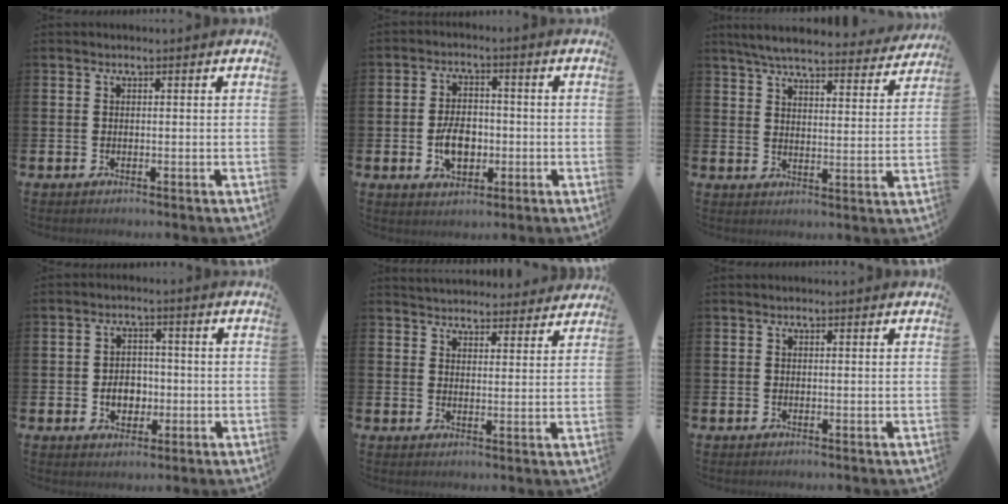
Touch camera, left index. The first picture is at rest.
{"total": 5.6, "force": [-1.1, 3.7, 4.1], "torque": [-0.061, 0.004, -0.022]}
{"total": 6.3, "force": [6.0, 0.7, 2.0], "torque": [-0.051, -0.038, 0.101]}
{"total": 4.0, "force": [-0.8, 3.2, 2.3], "torque": [-0.030, -0.001, -0.023]}
{"total": 4.4, "force": [4.3, 0.8, -0.2], "torque": [-0.001, -0.029, 0.076]}
{"total": 0.0}